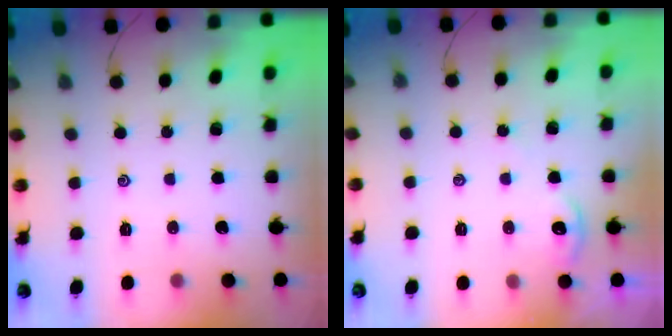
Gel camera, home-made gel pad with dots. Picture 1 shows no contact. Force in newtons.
{"total": 3.0, "press": 3.0, "slide": 0.5}